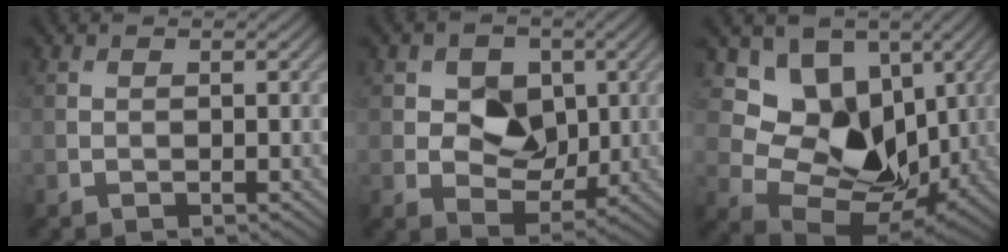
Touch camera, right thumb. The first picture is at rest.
{"total": 6.8, "force": [1.4, 5.2, 4.1], "torque": [-0.079, -0.005, 0.017]}
{"total": 11.2, "force": [2.6, 8.6, 6.7], "torque": [-0.122, -0.015, 0.036]}